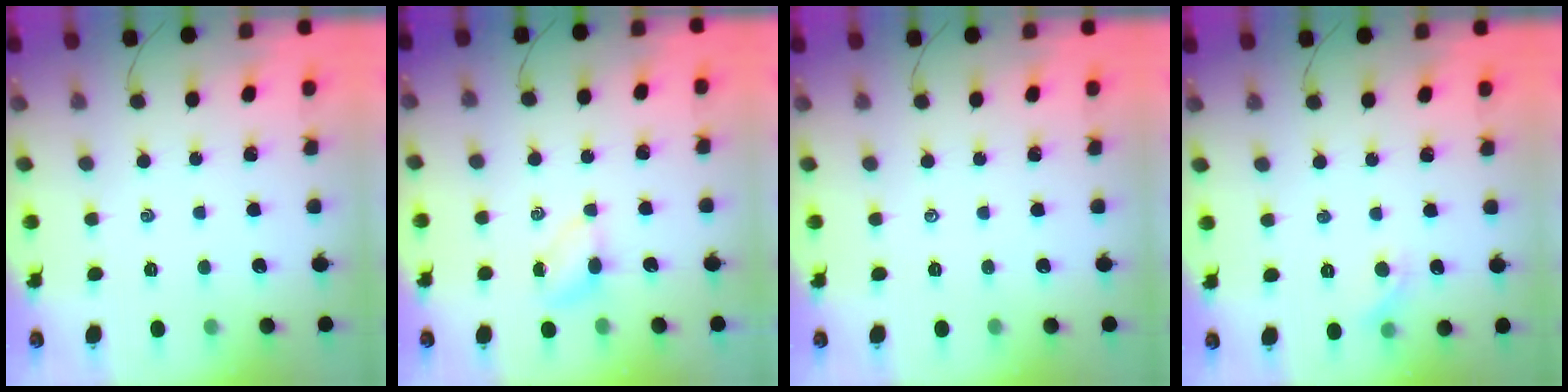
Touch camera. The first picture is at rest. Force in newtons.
{"total": 3.7, "press": 3.5, "slide": 1.2}
{"total": 0.0}
{"total": 5.3, "press": 5.1, "slide": 1.3}